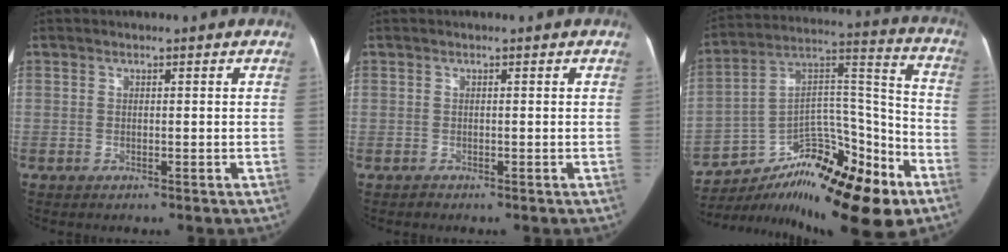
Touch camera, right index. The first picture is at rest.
{"total": 0.8, "force": [-0.4, 0.5, -0.3], "torque": [0.009, 0.005, -0.011]}
{"total": 20.3, "force": [-13.8, 5.3, 14.0], "torque": [-0.199, 0.054, -0.212]}